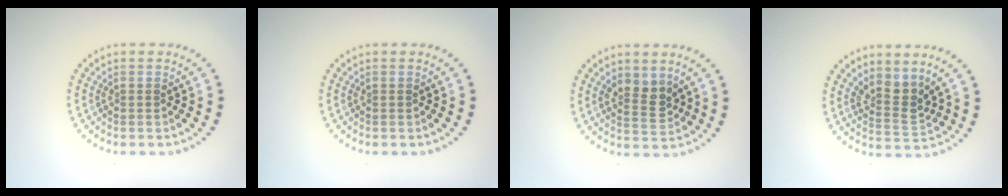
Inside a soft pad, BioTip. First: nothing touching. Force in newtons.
{"total": 0.0}
{"total": 2.6, "press": 2.4, "slide": 0.9}
{"total": 2.7, "press": 2.0, "slide": 1.9}